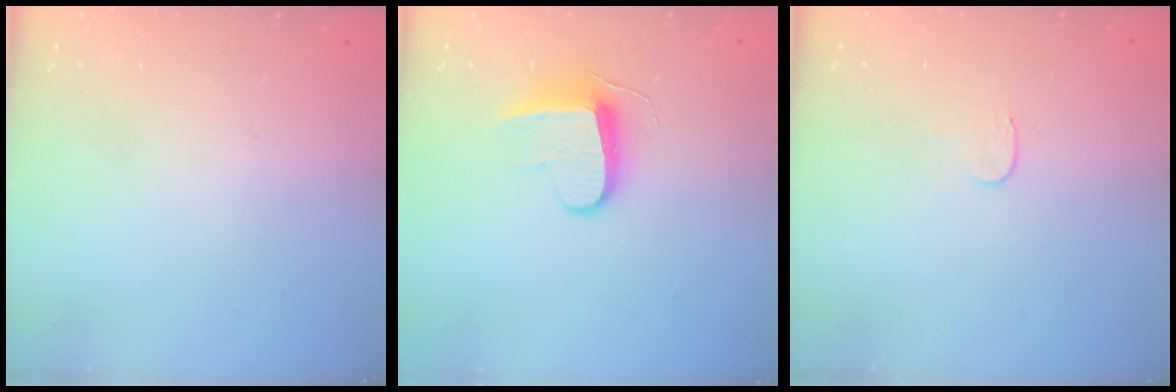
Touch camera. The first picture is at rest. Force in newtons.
{"total": 9.2, "press": 9.2, "slide": 0.7}
{"total": 3.3, "press": 3.3, "slide": 0.4}